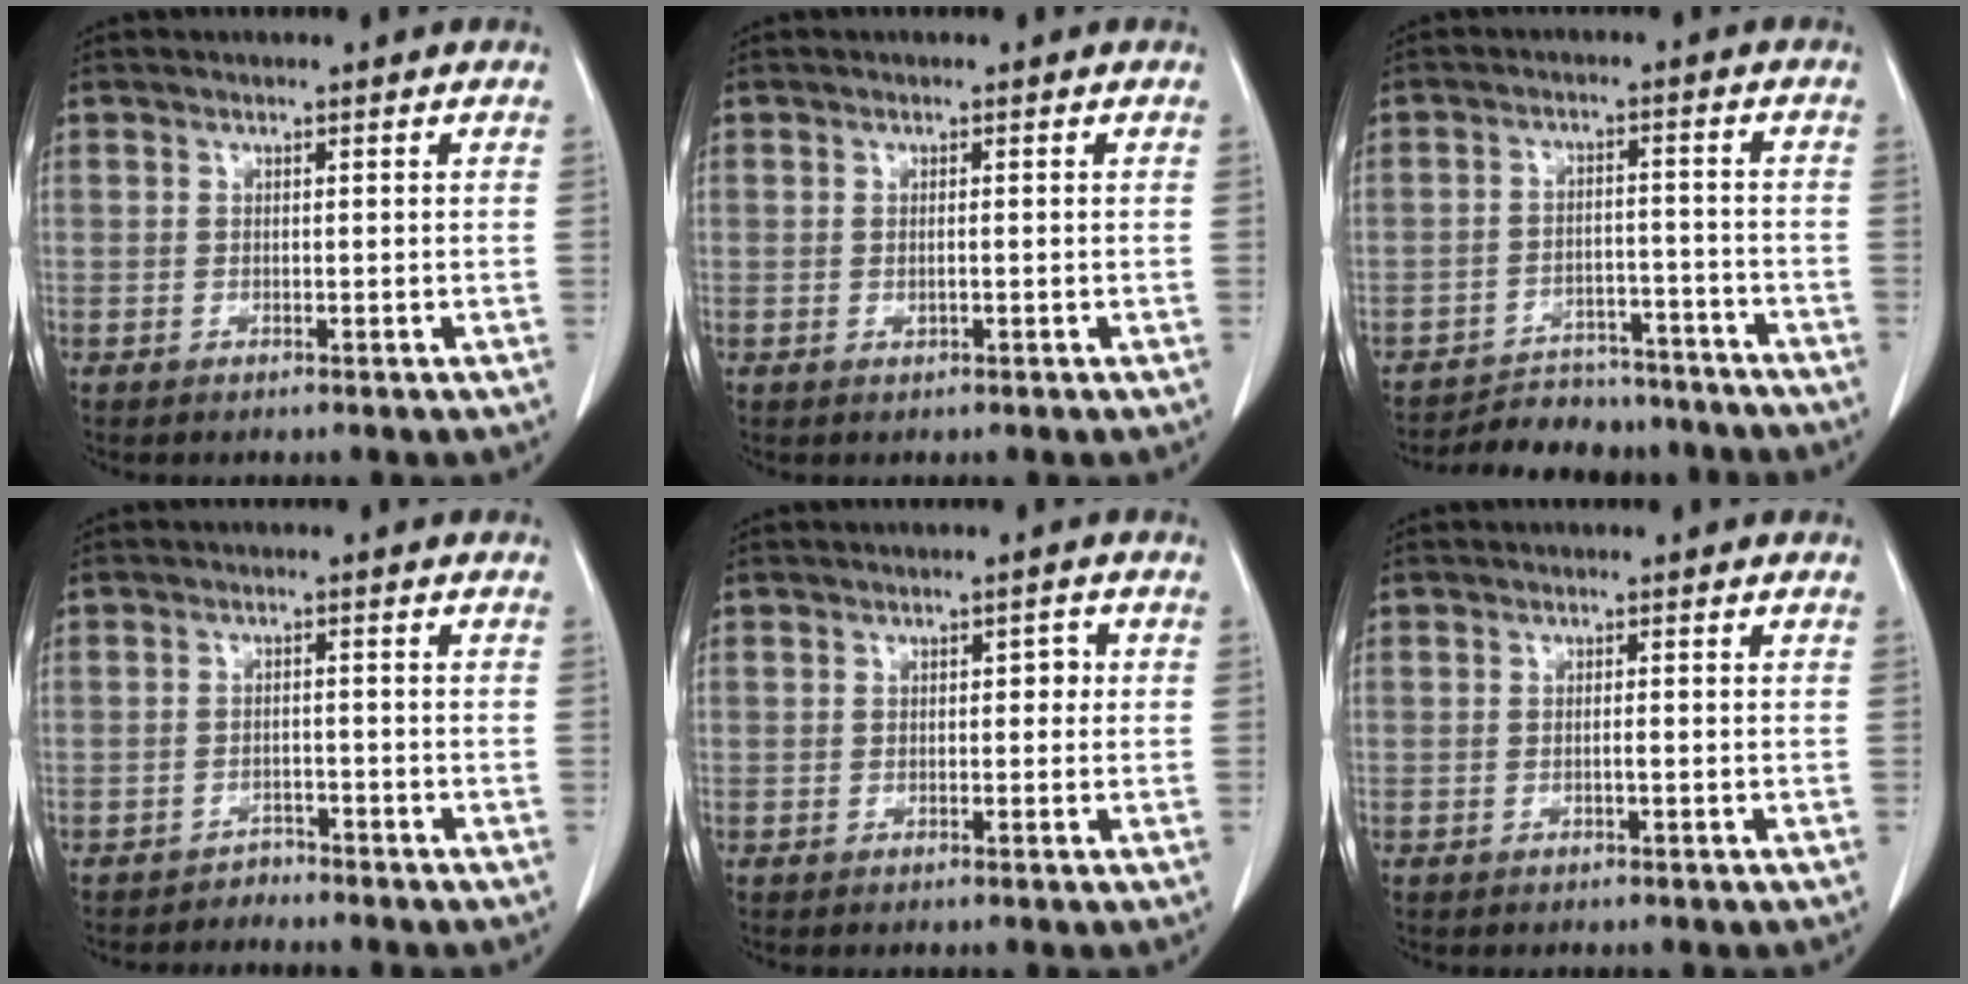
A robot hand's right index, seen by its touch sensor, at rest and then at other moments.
{"total": 0.7, "force": [-0.1, 0.2, 0.7], "torque": [-0.013, 0.000, 0.001]}
{"total": 12.3, "force": [-11.5, 4.2, 1.9], "torque": [-0.020, 0.015, -0.153]}
{"total": 2.2, "force": [-2.2, 0.5, -0.4], "torque": [0.010, -0.003, -0.033]}
{"total": 1.6, "force": [0.1, 0.9, 1.3], "torque": [-0.013, 0.011, 0.000]}
{"total": 1.1, "force": [-0.4, 0.0, 1.0], "torque": [-0.019, 0.002, -0.005]}